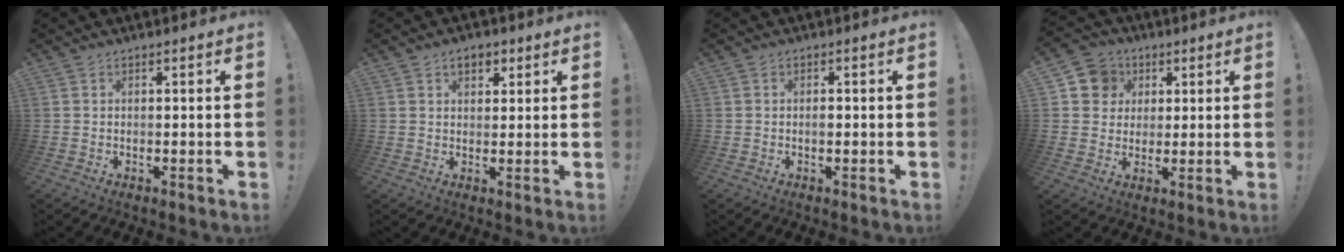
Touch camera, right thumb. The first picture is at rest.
{"total": 4.5, "force": [2.1, 3.2, 2.5], "torque": [-0.031, 0.001, 0.034]}
{"total": 1.0, "force": [-0.4, 0.5, 0.7], "torque": [-0.008, -0.001, -0.008]}
{"total": 9.2, "force": [2.6, 8.5, 2.1], "torque": [-0.025, -0.007, 0.055]}